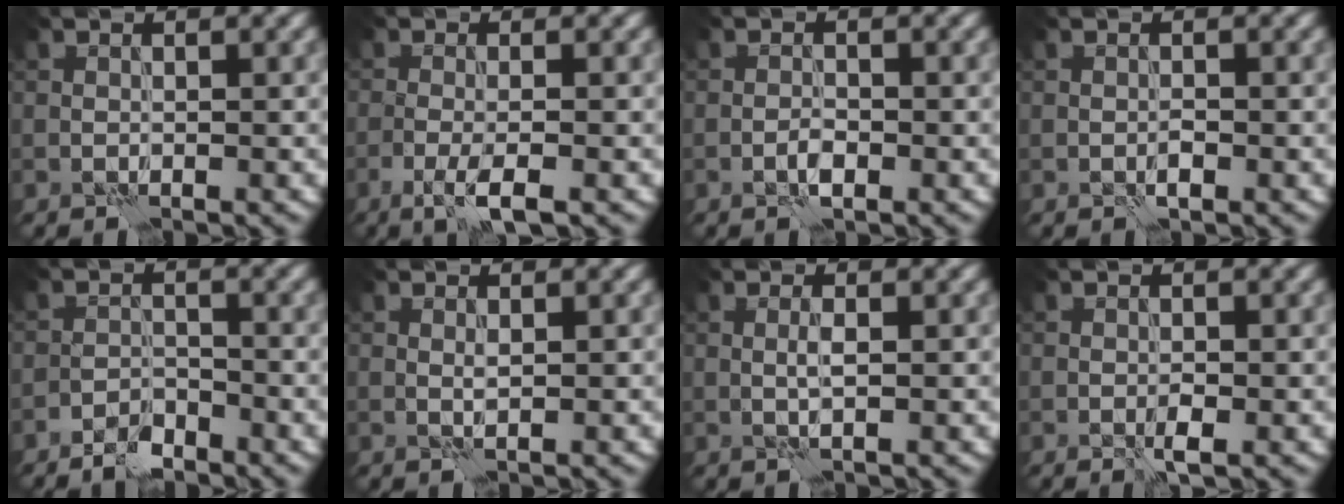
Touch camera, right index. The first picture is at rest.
{"total": 2.8, "force": [-1.2, 0.4, 2.5], "torque": [-0.046, 0.003, -0.029]}
{"total": 1.3, "force": [-0.7, 0.5, 1.1], "torque": [-0.020, 0.002, -0.015]}
{"total": 0.8, "force": [-0.4, 0.3, 0.7], "torque": [-0.013, 0.001, -0.007]}
{"total": 2.0, "force": [-1.8, 0.6, 0.8], "torque": [-0.009, 0.005, -0.038]}
{"total": 0.6, "force": [0.4, -0.1, 0.5], "torque": [-0.011, 0.003, 0.006]}
{"total": 1.2, "force": [0.2, 0.0, 1.2], "torque": [-0.026, 0.006, 0.003]}
{"total": 1.3, "force": [-0.5, 0.4, 1.1], "torque": [-0.023, -0.001, -0.010]}